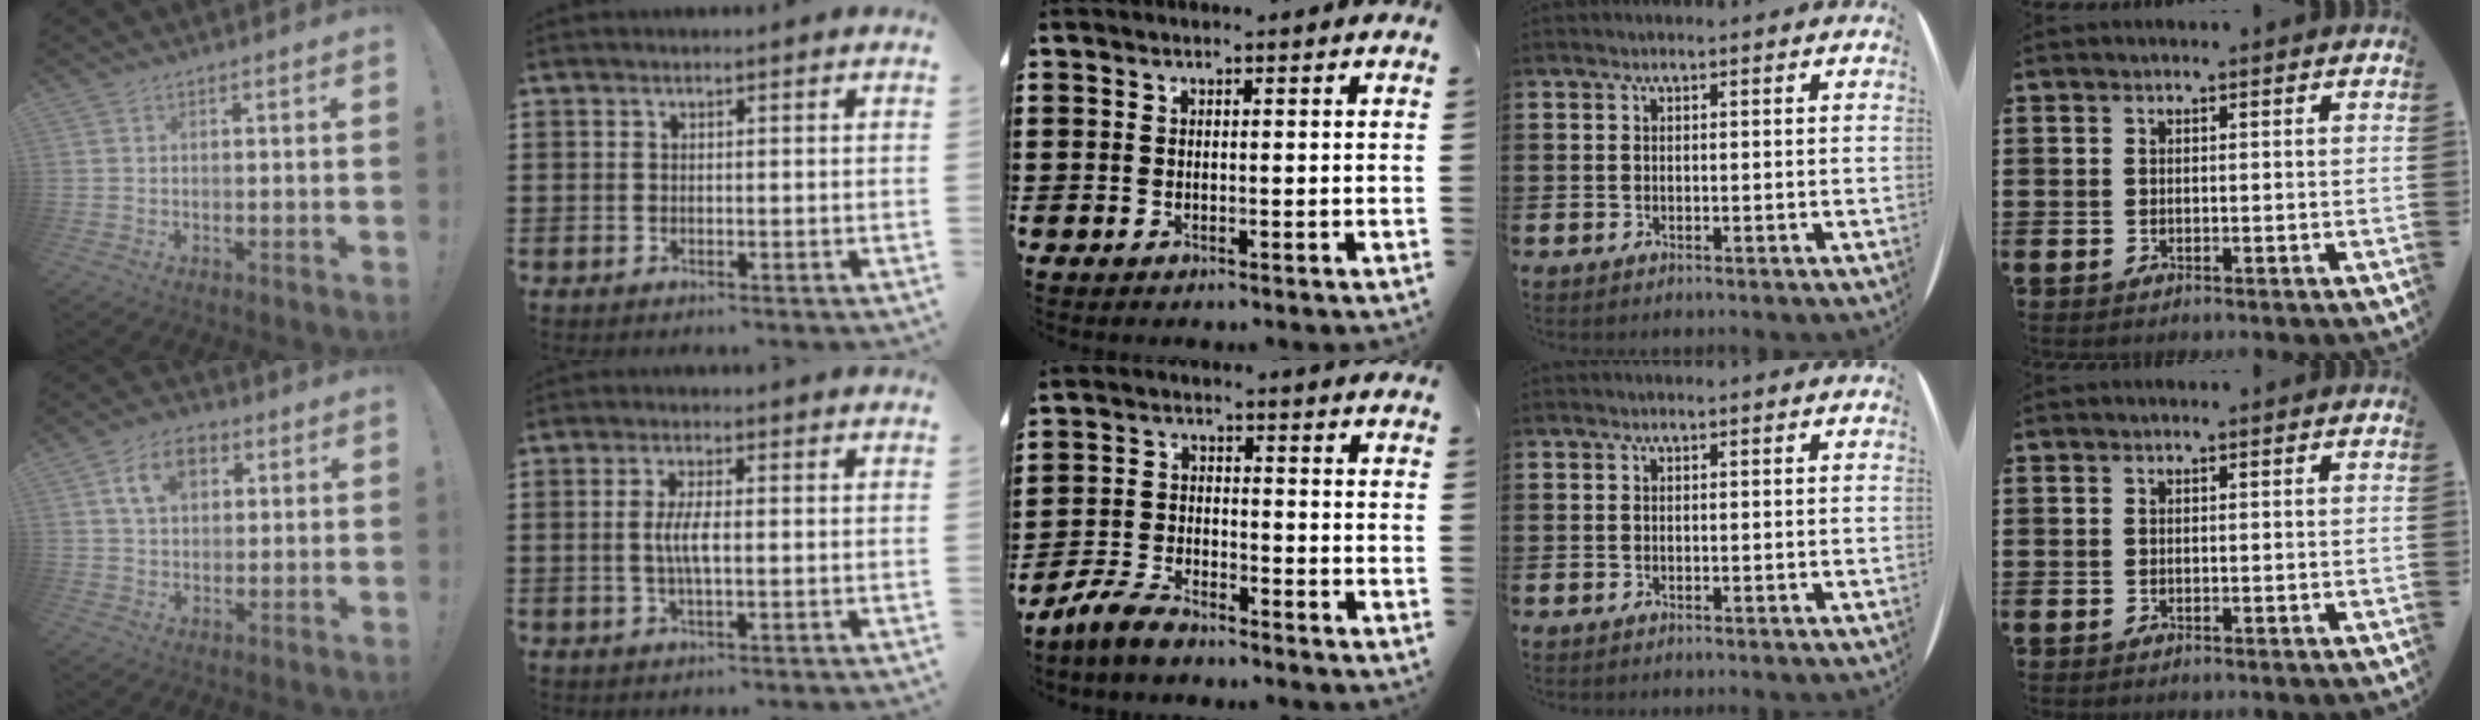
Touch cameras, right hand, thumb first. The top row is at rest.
{"thumb": {"total": 10.0, "force": [3.8, 6.7, 6.3], "torque": [-0.101, 0.010, 0.074]}, "index": {"total": 4.1, "force": [-0.3, 0.9, 4.0], "torque": [-0.087, -0.006, -0.011]}, "middle": {"total": 5.2, "force": [-4.8, 1.0, 1.6], "torque": [-0.048, 0.002, -0.099]}}